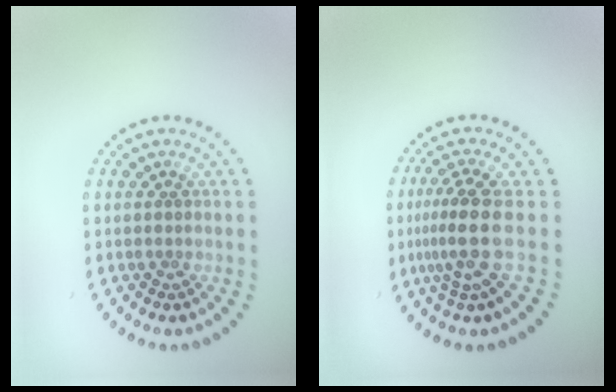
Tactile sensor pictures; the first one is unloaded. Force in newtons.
{"total": 3.5, "press": 2.6, "slide": 2.4}